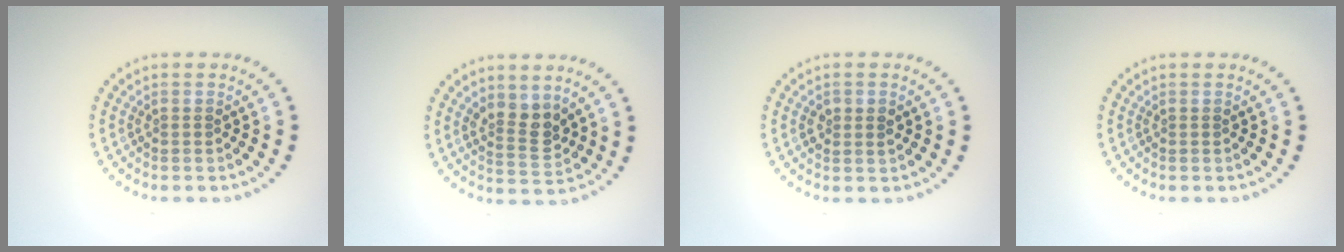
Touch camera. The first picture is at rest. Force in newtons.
{"total": 2.8, "press": 2.5, "slide": 1.2}
{"total": 1.5, "press": 1.5, "slide": 0.3}
{"total": 0.0}